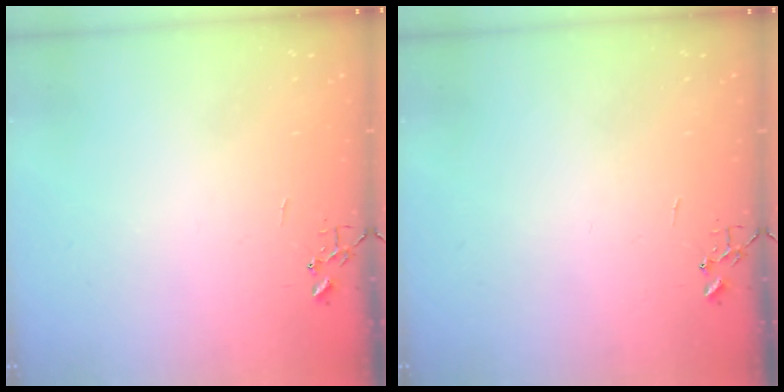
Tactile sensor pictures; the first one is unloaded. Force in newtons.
{"total": 0.0}